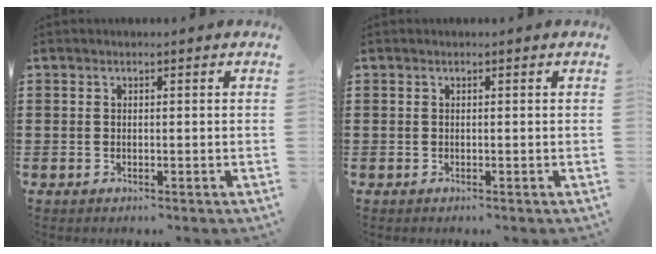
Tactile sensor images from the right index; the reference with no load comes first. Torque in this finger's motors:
{"motor_torque": [0.20, -0.13, -0.01, 0.02]}